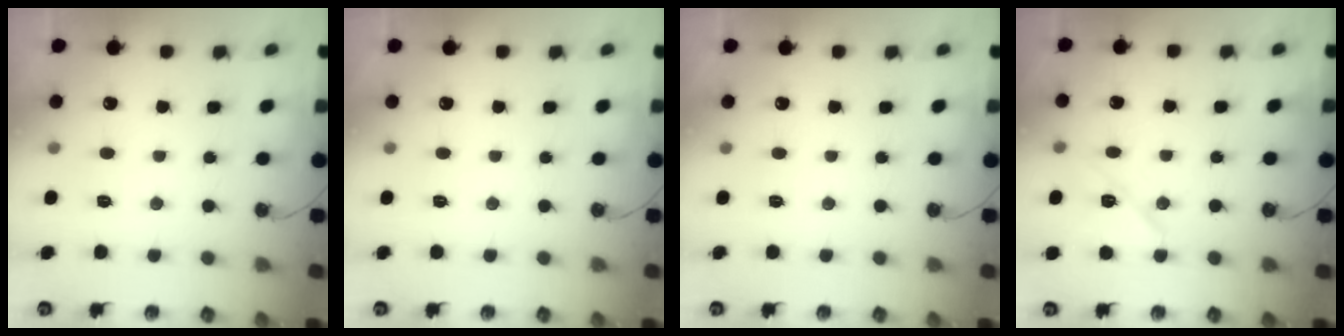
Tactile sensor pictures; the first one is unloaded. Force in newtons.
{"total": 0.0}
{"total": 0.0}
{"total": 9.9, "press": 9.1, "slide": 3.8}